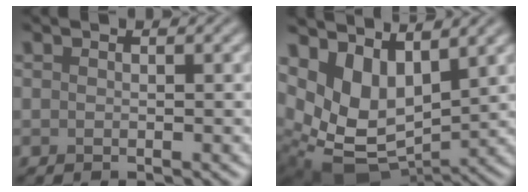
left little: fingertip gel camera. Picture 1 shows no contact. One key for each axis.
{"total": 9.1, "fx": 2.4, "fy": 5.8, "fz": 6.5, "tx": -0.118, "ty": -0.023, "tz": 0.060}